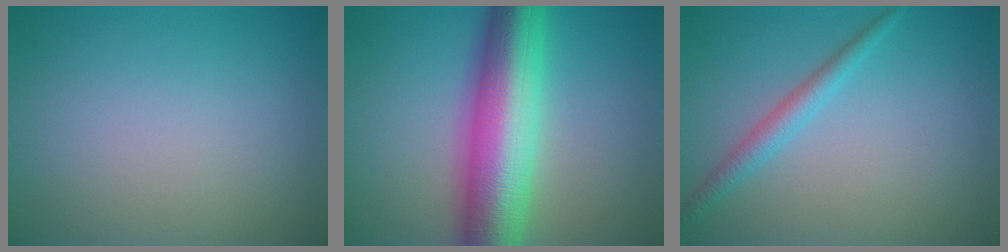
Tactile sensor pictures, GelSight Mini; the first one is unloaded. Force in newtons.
{"total": 11.4, "press": 11.4, "slide": 0.2}
{"total": 2.0, "press": 2.0, "slide": 0.1}